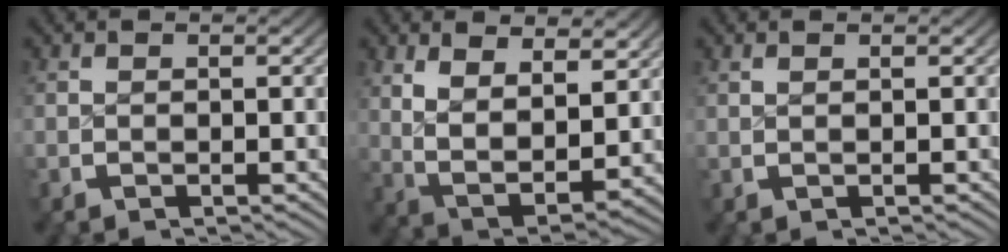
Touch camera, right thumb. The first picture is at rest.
{"total": 8.1, "force": [0.7, 5.2, 6.2], "torque": [-0.139, -0.043, 0.031]}
{"total": 0.6, "force": [0.4, -0.3, 0.3], "torque": [-0.006, 0.001, 0.011]}